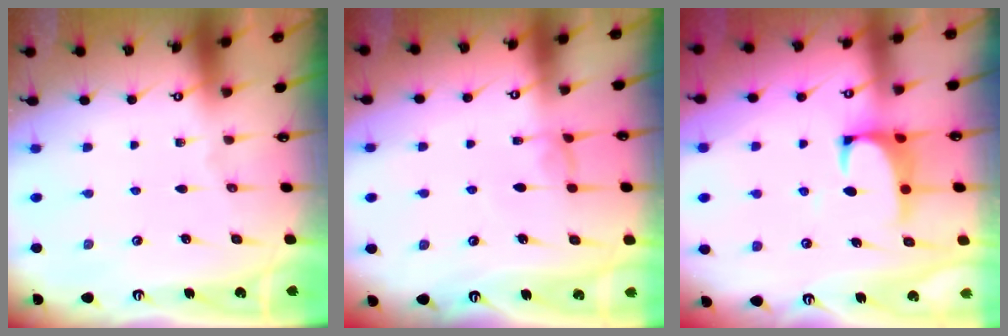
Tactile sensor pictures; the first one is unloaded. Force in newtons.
{"total": 1.1, "press": 1.0, "slide": 0.5}
{"total": 1.6, "press": 1.3, "slide": 0.8}